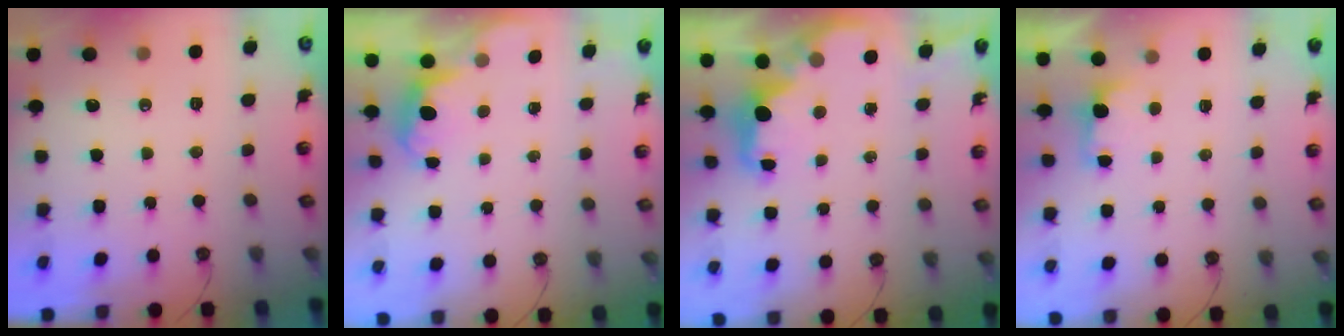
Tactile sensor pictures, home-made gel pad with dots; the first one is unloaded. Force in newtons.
{"total": 0.8, "press": 0.4, "slide": 0.7}
{"total": 1.9, "press": 1.8, "slide": 0.7}
{"total": 1.1, "press": 0.8, "slide": 0.7}